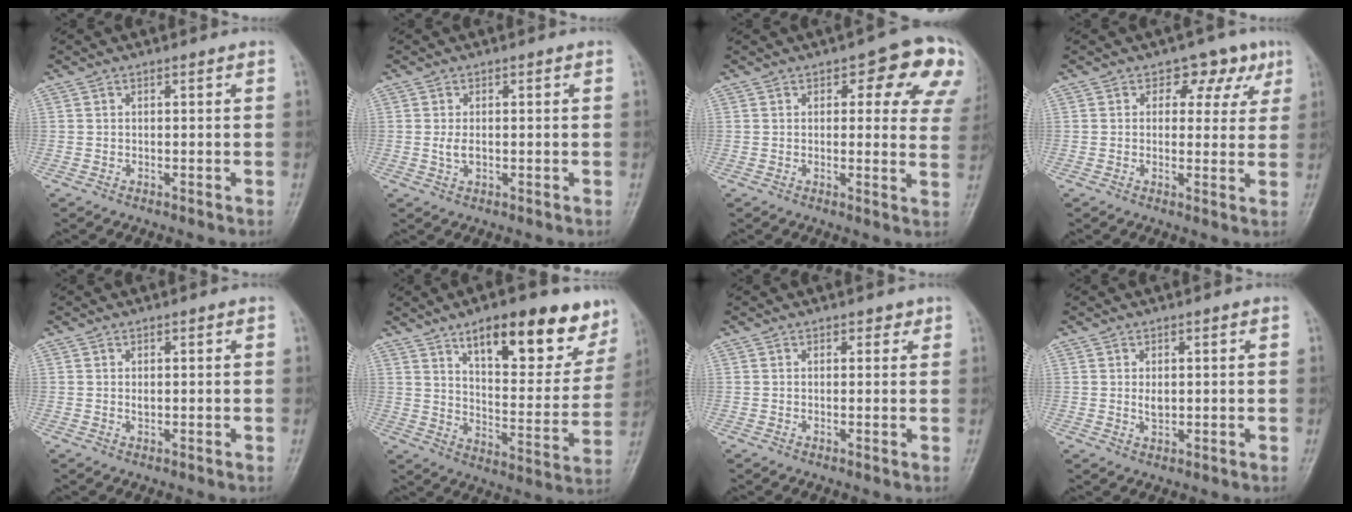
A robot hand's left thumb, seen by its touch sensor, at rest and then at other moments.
{"total": 2.2, "force": [-0.1, 1.2, 1.8], "torque": [-0.039, -0.002, -0.003]}
{"total": 13.2, "force": [5.9, 6.1, 10.2], "torque": [-0.062, -0.018, 0.056]}
{"total": 6.5, "force": [2.9, 4.7, 3.4], "torque": [0.004, -0.003, 0.029]}
{"total": 0.9, "force": [0.2, 0.6, 0.7], "torque": [-0.011, 0.001, 0.005]}
{"total": 20.7, "force": [13.0, 8.0, 13.9], "torque": [-0.136, -0.056, 0.194]}
{"total": 1.4, "force": [0.9, 1.0, 0.5], "torque": [0.008, -0.004, 0.008]}
{"total": 2.1, "force": [0.3, 1.3, 1.6], "torque": [-0.022, -0.005, 0.007]}